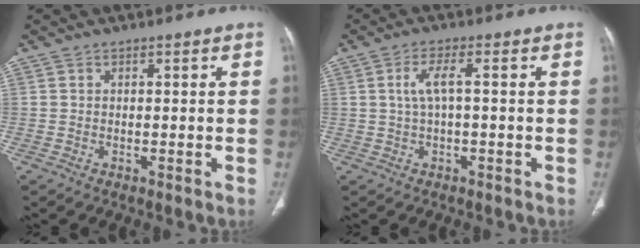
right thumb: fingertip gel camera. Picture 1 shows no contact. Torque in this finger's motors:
{"motor_torque": [-0.42, 0.10, 0.30, 0.31, 0.11]}